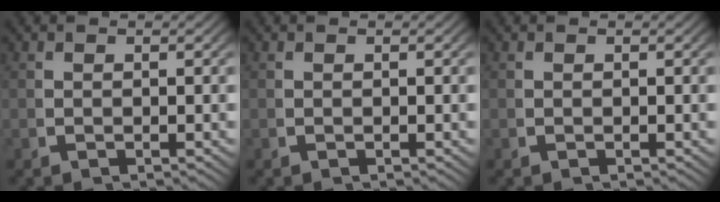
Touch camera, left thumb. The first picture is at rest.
{"total": 0.0}
{"total": 0.0}